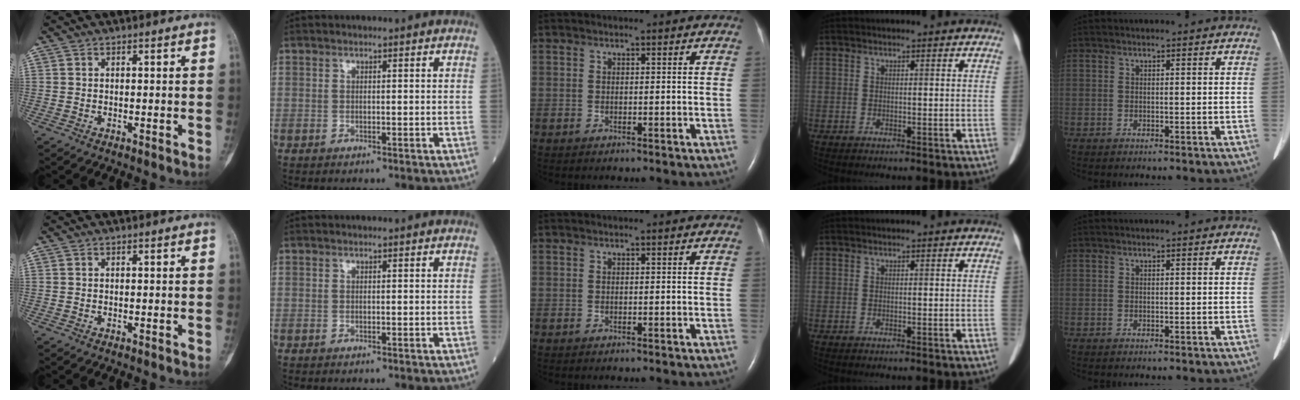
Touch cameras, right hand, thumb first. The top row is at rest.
{}